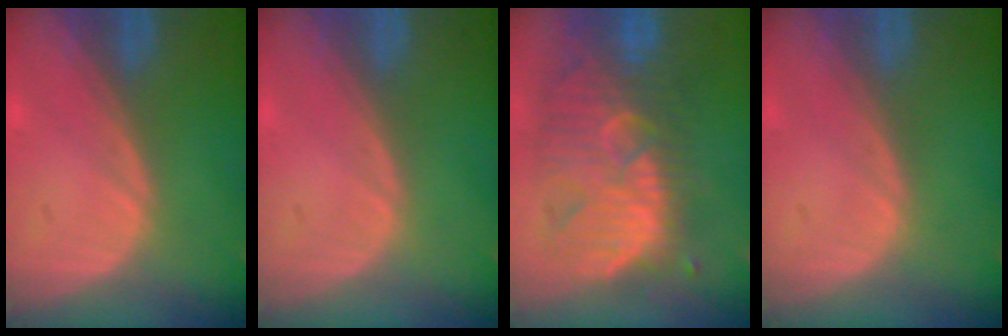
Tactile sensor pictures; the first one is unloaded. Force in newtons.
{"total": 0.0}
{"total": 11.2, "press": 10.7, "slide": 3.4}
{"total": 0.0}